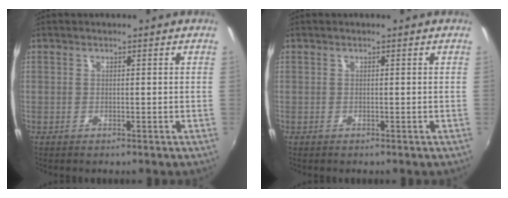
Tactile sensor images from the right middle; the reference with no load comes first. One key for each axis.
{"total": 0.0}